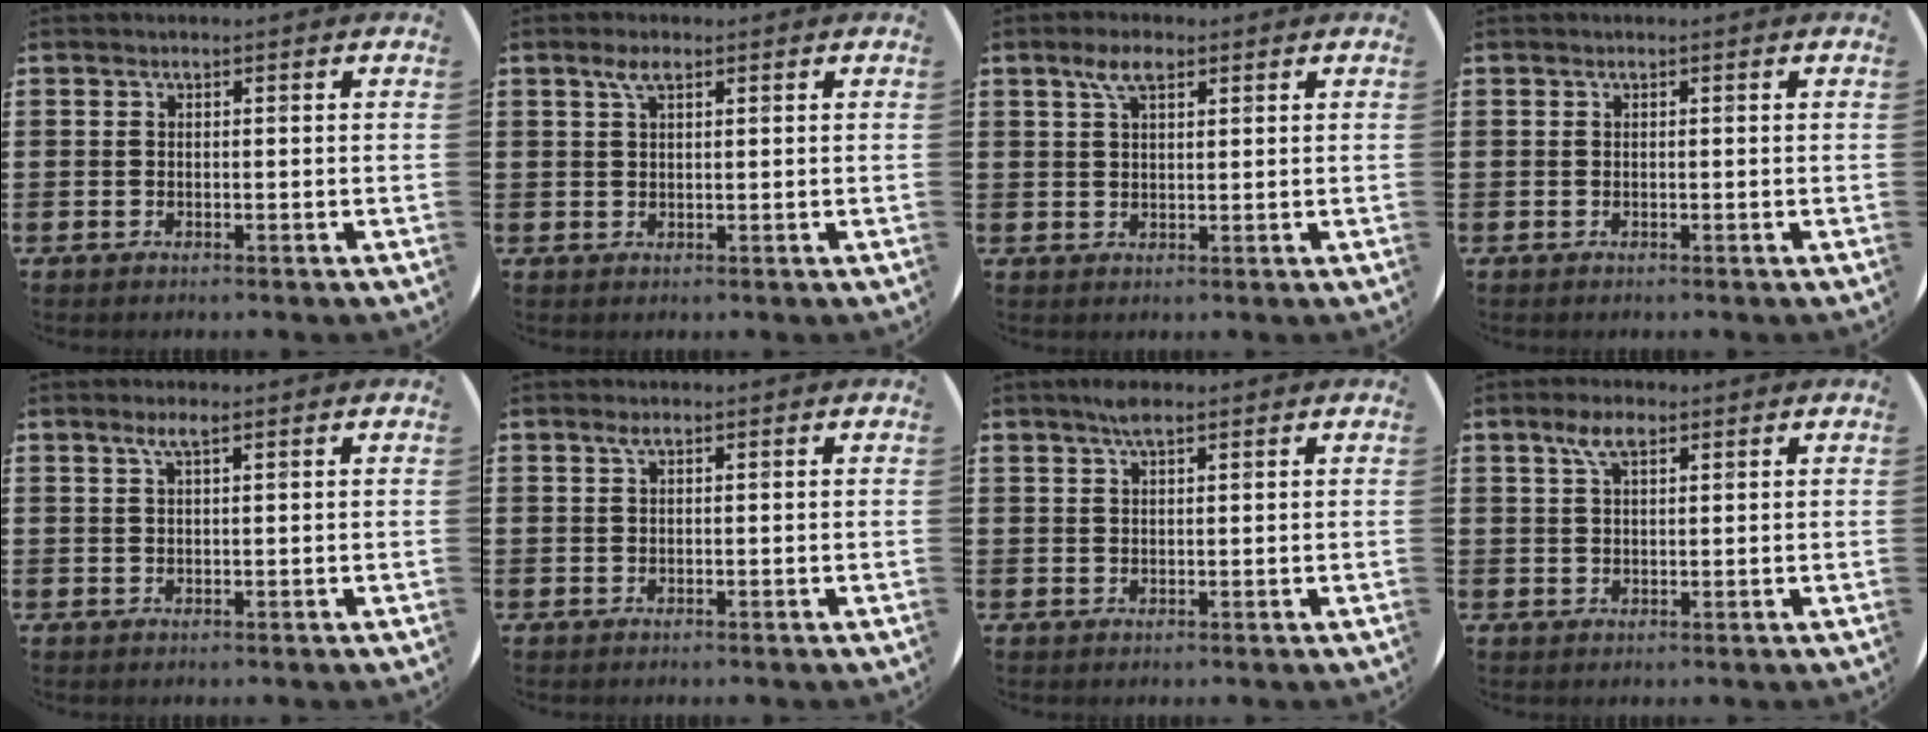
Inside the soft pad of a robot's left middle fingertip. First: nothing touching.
{"total": 2.3, "force": [1.4, 0.7, 1.7], "torque": [-0.036, 0.006, 0.023]}
{"total": 4.0, "force": [2.6, 1.6, 2.6], "torque": [-0.050, 0.006, 0.043]}
{"total": 0.0}
{"total": 2.1, "force": [1.2, 0.2, 1.7], "torque": [-0.035, 0.003, 0.020]}
{"total": 0.8, "force": [0.4, 0.1, 0.6], "torque": [-0.012, 0.003, 0.006]}
{"total": 2.6, "force": [1.9, 0.7, 1.6], "torque": [-0.027, 0.003, 0.032]}
{"total": 3.9, "force": [2.5, 1.5, 2.7], "torque": [-0.050, 0.006, 0.041]}